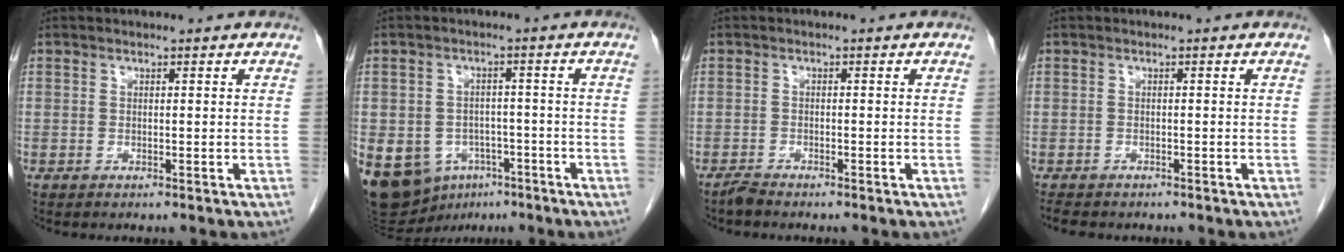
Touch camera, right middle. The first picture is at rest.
{"total": 17.4, "force": [-8.3, 13.2, 7.9], "torque": [-0.203, 0.004, -0.111]}
{"total": 1.3, "force": [-1.3, 0.1, 0.3], "torque": [-0.013, -0.003, -0.025]}
{"total": 4.6, "force": [-3.9, 1.7, 1.8], "torque": [-0.036, -0.011, -0.052]}